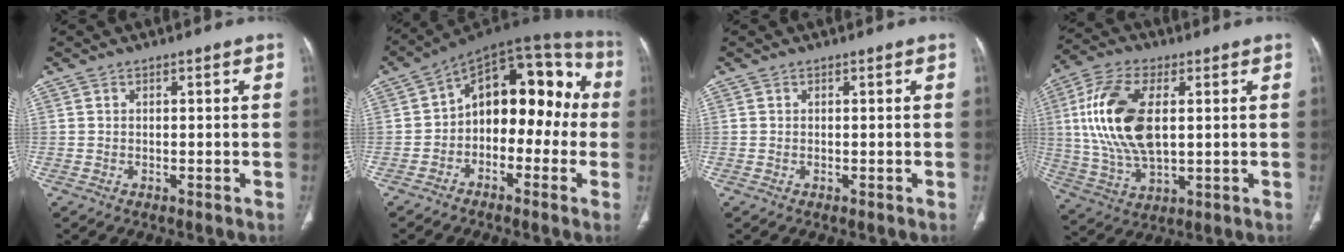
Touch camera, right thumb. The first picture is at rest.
{"total": 16.9, "force": [-0.5, 10.6, 13.2], "torque": [-0.120, 0.057, -0.026]}
{"total": 0.0}
{"total": 16.8, "force": [2.6, 8.6, 14.2], "torque": [-0.296, -0.001, 0.055]}